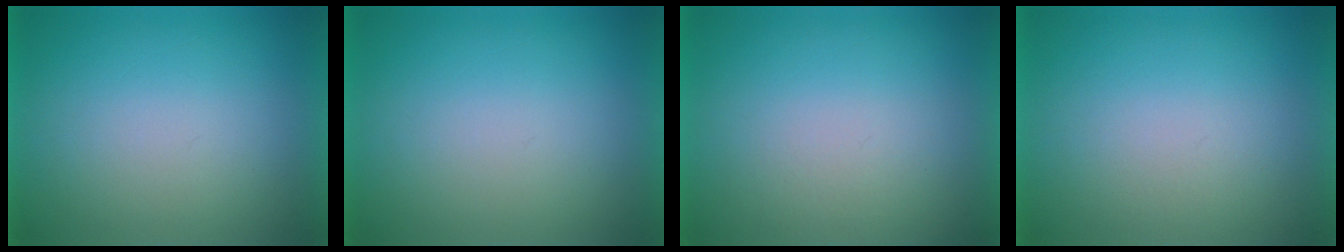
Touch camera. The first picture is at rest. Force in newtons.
{"total": 0.0}
{"total": 2.0}
{"total": 1.0}